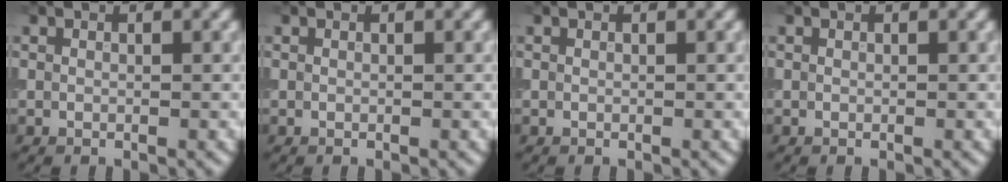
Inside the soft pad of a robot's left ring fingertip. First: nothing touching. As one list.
[{"total": 0.0}, {"total": 0.0}, {"total": 0.0}]